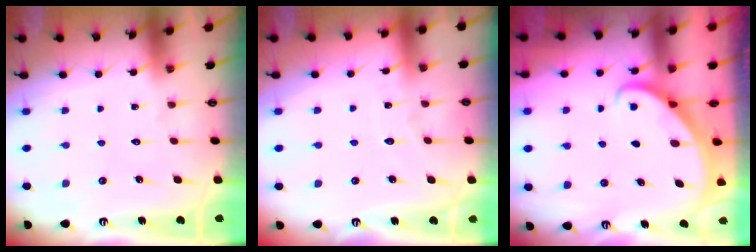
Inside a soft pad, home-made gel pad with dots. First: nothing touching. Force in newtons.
{"total": 3.3, "press": 3.3, "slide": 0.3}
{"total": 2.7, "press": 2.7, "slide": 0.1}